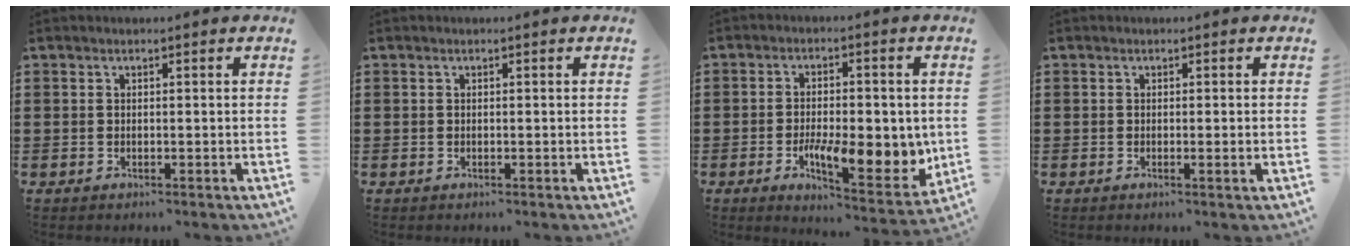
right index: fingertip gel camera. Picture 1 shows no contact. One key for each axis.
{"total": 0.0}
{"total": 10.6, "fx": -2.7, "fy": 4.4, "fz": 9.2, "tx": -0.117, "ty": -0.008, "tz": -0.038}
{"total": 0.6, "fx": 0.0, "fy": -0.2, "fz": 0.6, "tx": -0.010, "ty": -0.004, "tz": 0.000}